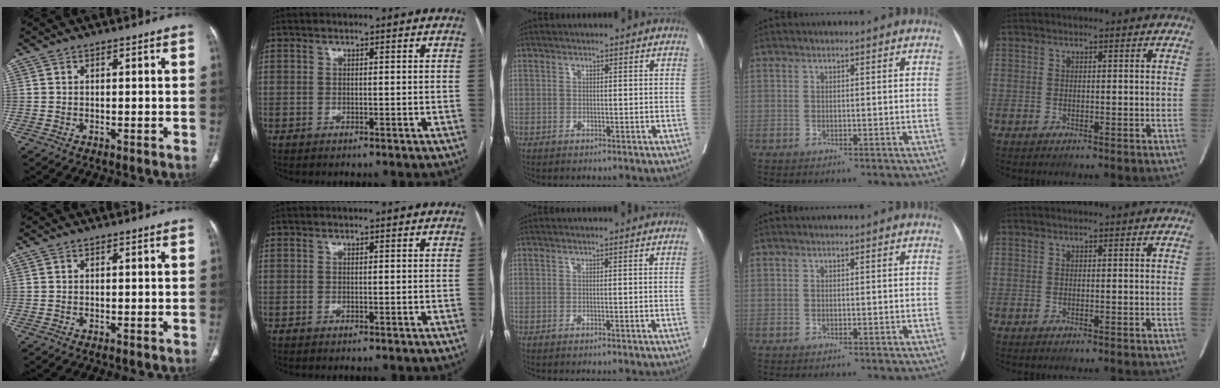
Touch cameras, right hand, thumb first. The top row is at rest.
{"middle": {"total": 1.0, "force": [-0.1, -0.4, 0.9], "torque": [-0.012, 0.000, -0.001]}}